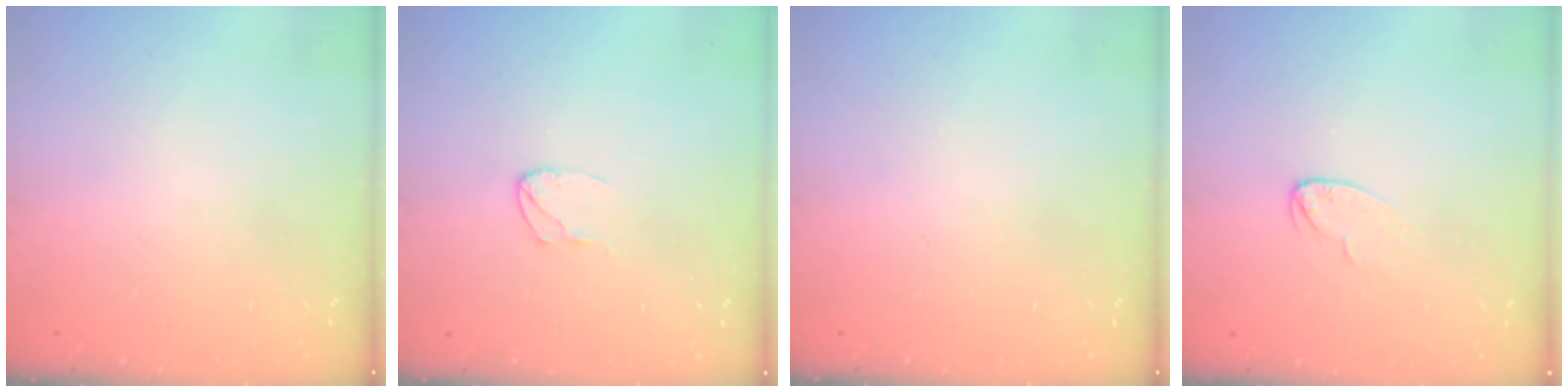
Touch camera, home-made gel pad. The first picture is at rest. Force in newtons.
{"total": 3.9, "press": 3.9, "slide": 0.3}
{"total": 0.0}
{"total": 3.7, "press": 3.7, "slide": 0.2}